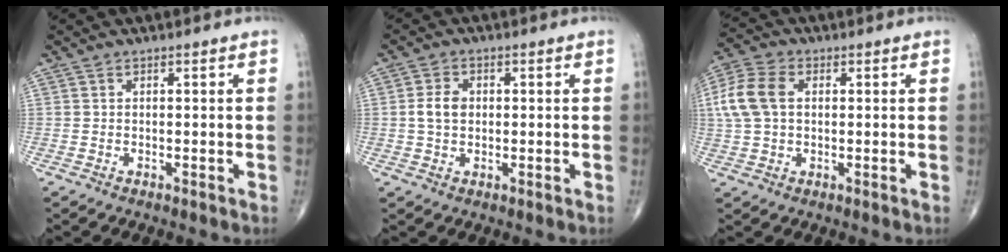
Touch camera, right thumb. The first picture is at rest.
{"total": 4.1, "force": [0.2, 2.9, 2.8], "torque": [-0.051, 0.006, 0.002]}
{"total": 9.3, "force": [1.4, 6.2, 6.8], "torque": [-0.156, 0.019, 0.027]}